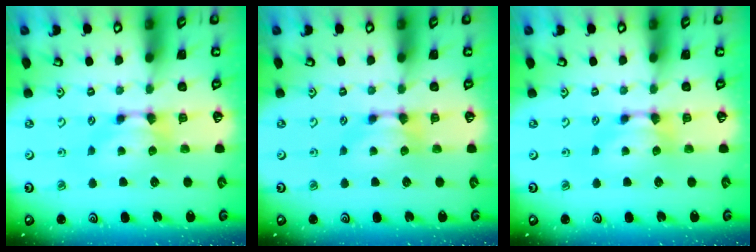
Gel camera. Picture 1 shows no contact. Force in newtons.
{"total": 0.0}
{"total": 0.0}